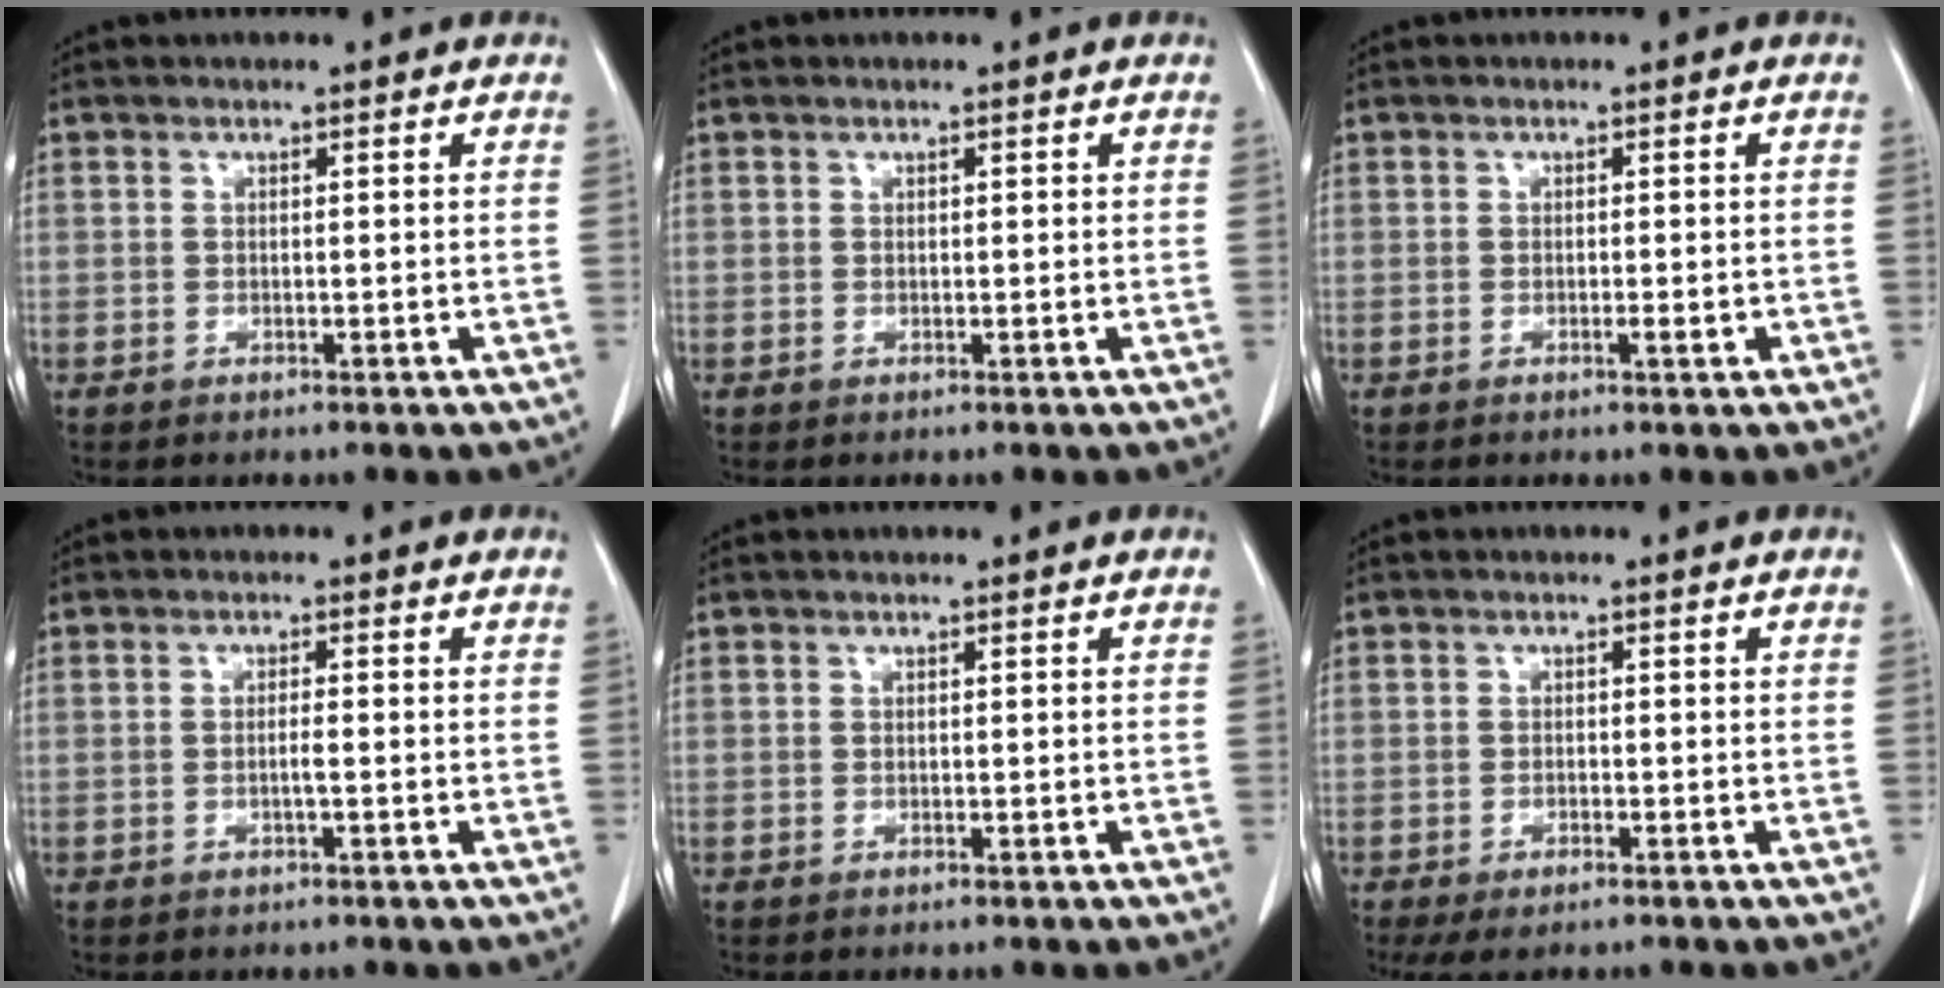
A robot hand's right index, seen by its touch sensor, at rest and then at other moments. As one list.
[{"total": 0.0}, {"total": 1.2, "force": [-0.4, 0.1, 1.1], "torque": [-0.018, 0.000, -0.003]}, {"total": 1.3, "force": [-0.3, -0.1, 1.3], "torque": [-0.022, 0.002, -0.004]}, {"total": 0.0}, {"total": 3.6, "force": [-2.5, 1.2, 2.3], "torque": [-0.044, -0.008, -0.037]}]